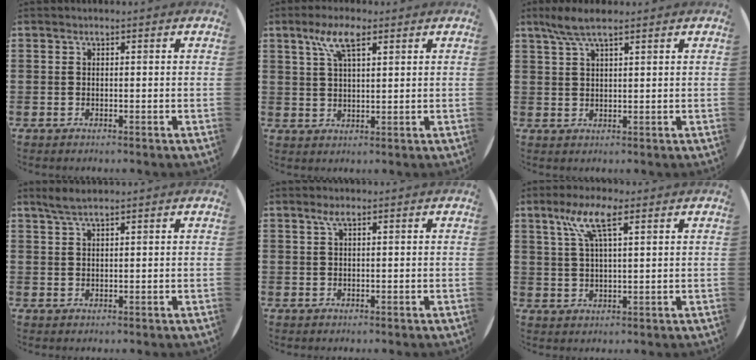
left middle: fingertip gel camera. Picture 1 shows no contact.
{"total": 5.5, "force": [3.2, 1.8, 4.1], "torque": [-0.081, 0.007, 0.054]}
{"total": 4.3, "force": [3.2, 0.9, 2.8], "torque": [-0.061, 0.004, 0.056]}
{"total": 2.4, "force": [1.9, 0.3, 1.4], "torque": [-0.029, 0.004, 0.033]}
{"total": 1.9, "force": [1.0, 0.4, 1.6], "torque": [-0.033, 0.006, 0.017]}
{"total": 6.5, "force": [3.5, 1.7, 5.1], "torque": [-0.110, 0.012, 0.060]}